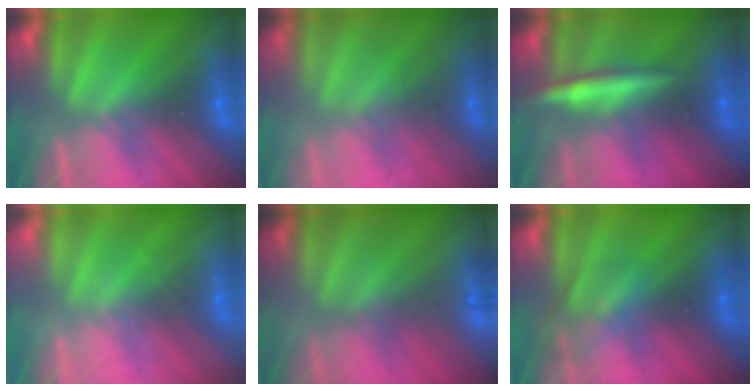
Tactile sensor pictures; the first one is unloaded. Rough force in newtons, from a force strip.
{"total": 1.6}
{"total": 2.7}
{"total": 2.1}
{"total": 2.3}
{"total": 2.4}